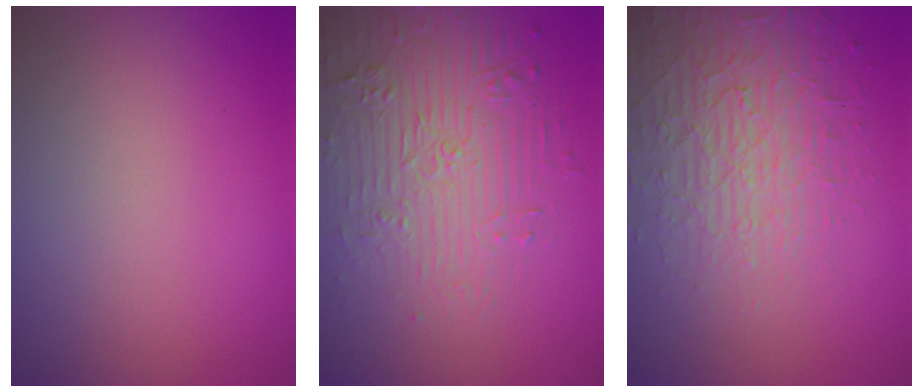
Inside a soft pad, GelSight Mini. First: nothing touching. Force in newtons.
{"total": 4.8, "press": 4.2, "slide": 2.4}
{"total": 4.6, "press": 4.1, "slide": 2.2}